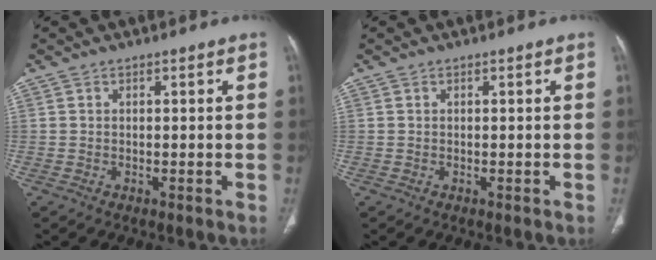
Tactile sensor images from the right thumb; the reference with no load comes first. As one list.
[{"total": 0.0}]